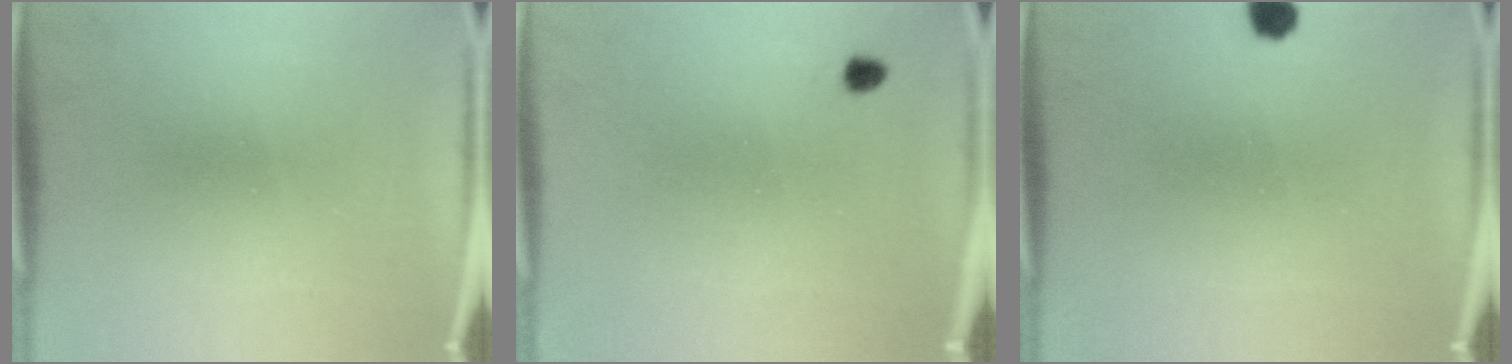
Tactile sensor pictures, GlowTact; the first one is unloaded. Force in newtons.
{"total": 1.2}
{"total": 2.4}